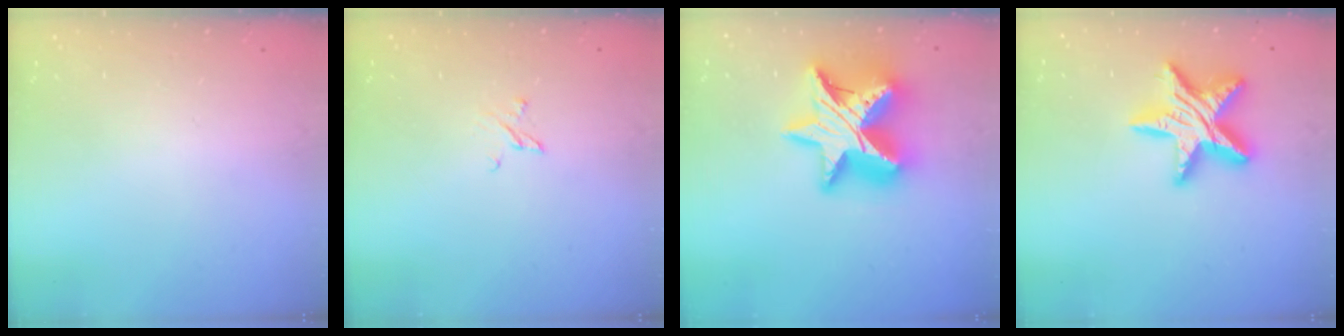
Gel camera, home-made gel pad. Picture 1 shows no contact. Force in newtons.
{"total": 2.7, "press": 2.7, "slide": 0.4}
{"total": 22.0, "press": 22.0, "slide": 1.6}
{"total": 17.3, "press": 17.2, "slide": 1.3}